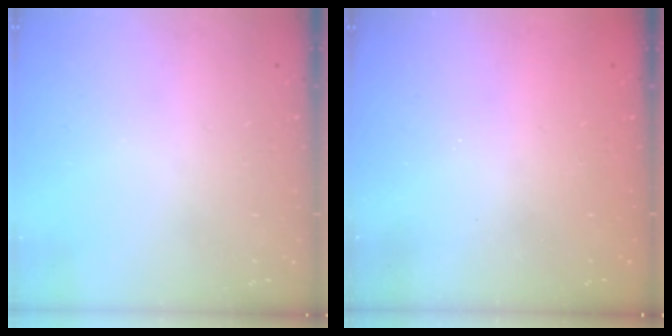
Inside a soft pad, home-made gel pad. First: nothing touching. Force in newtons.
{"total": 2.5, "press": 2.4, "slide": 0.8}